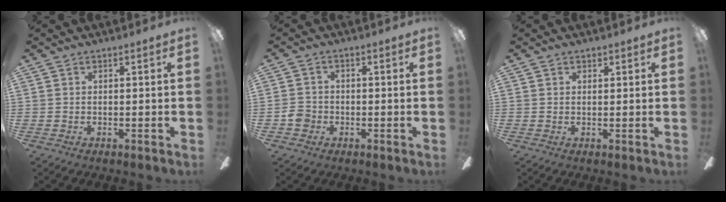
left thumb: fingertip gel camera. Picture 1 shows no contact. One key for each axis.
{"total": 3.6, "fx": -1.5, "fy": 3.0, "fz": 1.1, "tx": -0.023, "ty": 0.006, "tz": -0.027}
{"total": 1.0, "fx": 0.9, "fy": 0.5, "fz": 0.0, "tx": 0.008, "ty": -0.004, "tz": 0.015}